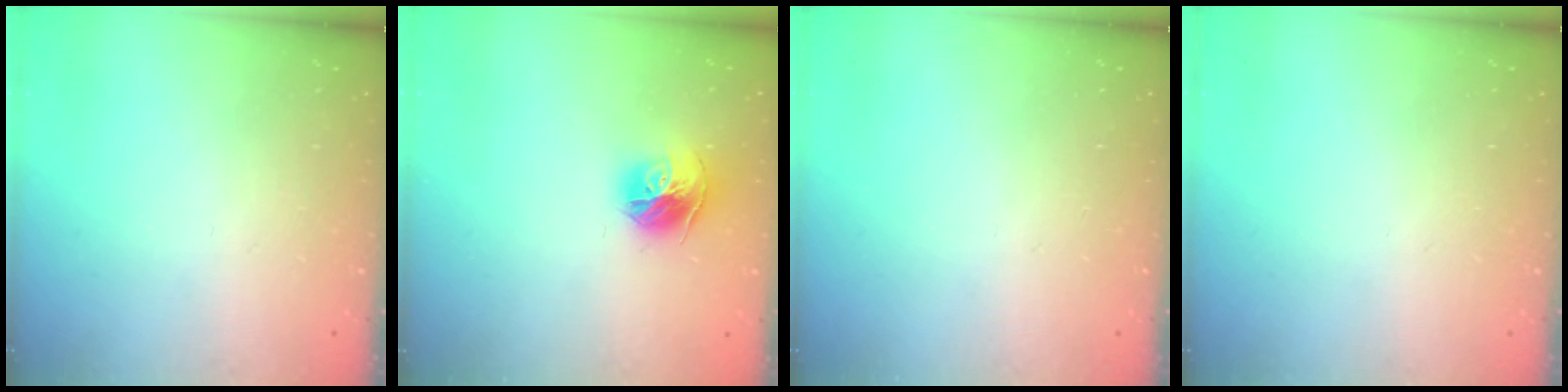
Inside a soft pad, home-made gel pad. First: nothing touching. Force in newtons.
{"total": 12.5, "press": 12.4, "slide": 1.3}
{"total": 0.0}
{"total": 0.0}